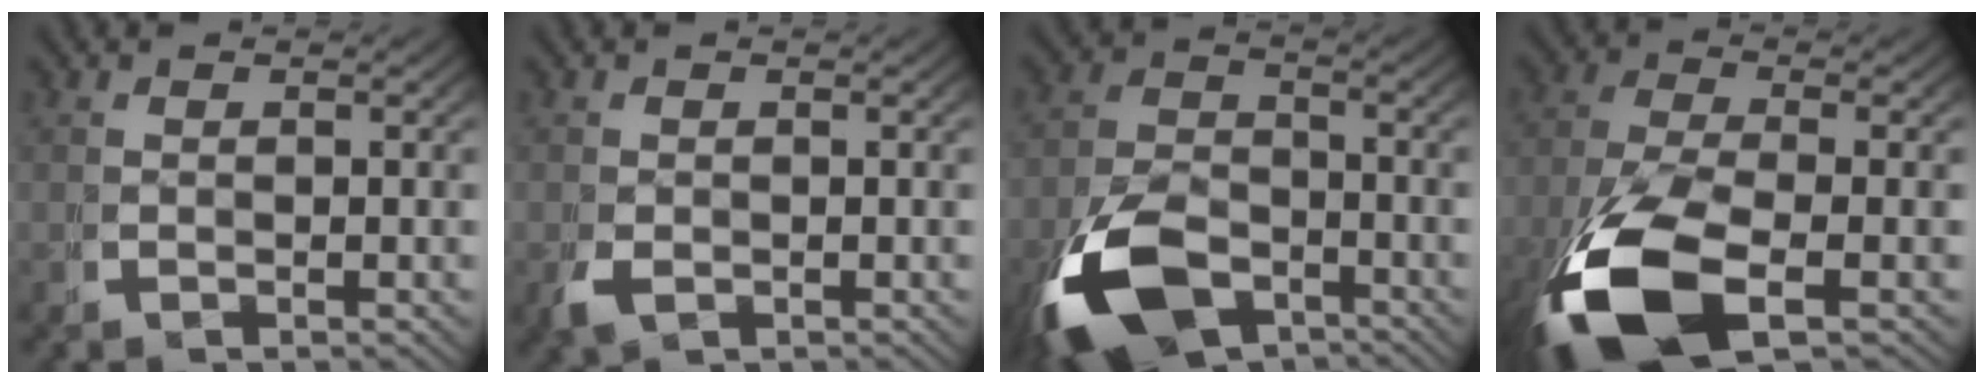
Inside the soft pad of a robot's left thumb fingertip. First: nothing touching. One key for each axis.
{"total": 1.4, "fx": -0.8, "fy": 1.1, "fz": 0.6, "tx": -0.023, "ty": -0.010, "tz": -0.003}
{"total": 10.3, "fx": -5.4, "fy": 6.4, "fz": 6.0, "tx": -0.127, "ty": -0.045, "tz": -0.070}
{"total": 11.2, "fx": -3.7, "fy": 5.6, "fz": 9.0, "tx": -0.210, "ty": -0.038, "tz": -0.041}